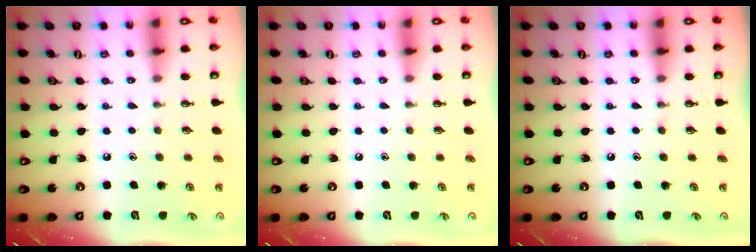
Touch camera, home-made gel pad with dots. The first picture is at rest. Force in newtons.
{"total": 0.0}
{"total": 0.0}